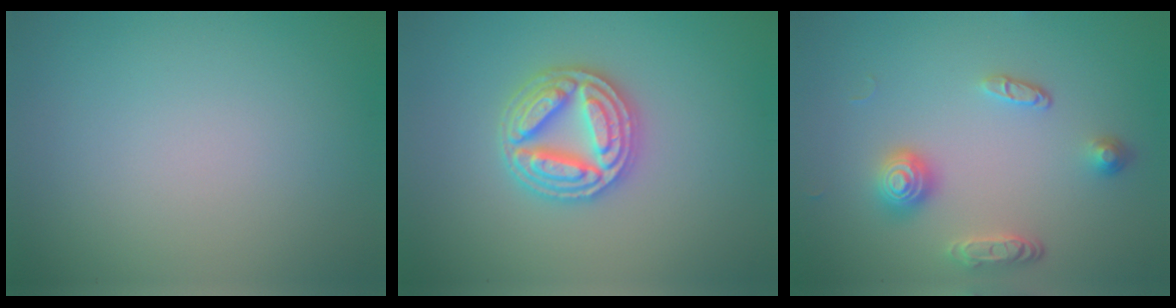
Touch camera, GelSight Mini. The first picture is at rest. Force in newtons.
{"total": 4.5, "press": 4.4, "slide": 0.7}
{"total": 3.5, "press": 2.9, "slide": 1.9}